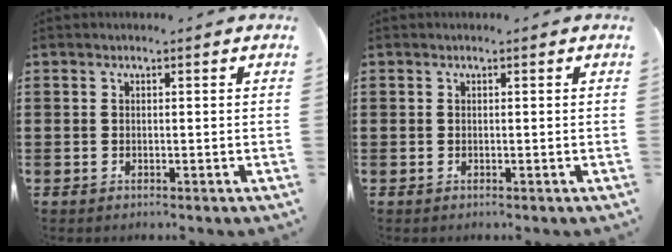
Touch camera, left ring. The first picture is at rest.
{"total": 0.0}